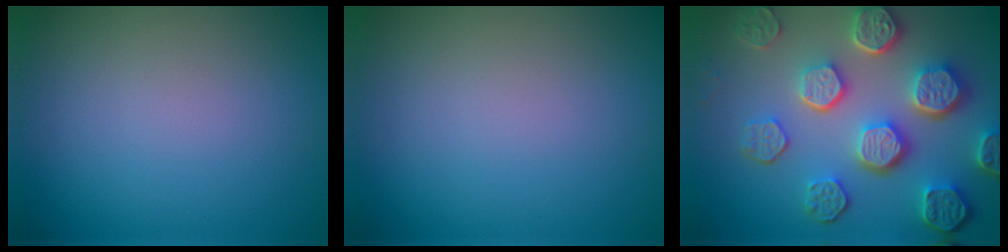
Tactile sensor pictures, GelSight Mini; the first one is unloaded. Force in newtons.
{"total": 0.0}
{"total": 8.3, "press": 6.2, "slide": 5.5}